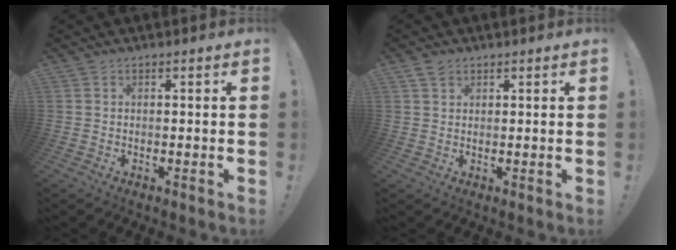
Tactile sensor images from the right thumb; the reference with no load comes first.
{"total": 2.2, "force": [1.7, 1.2, 0.8], "torque": [-0.008, -0.007, 0.030]}